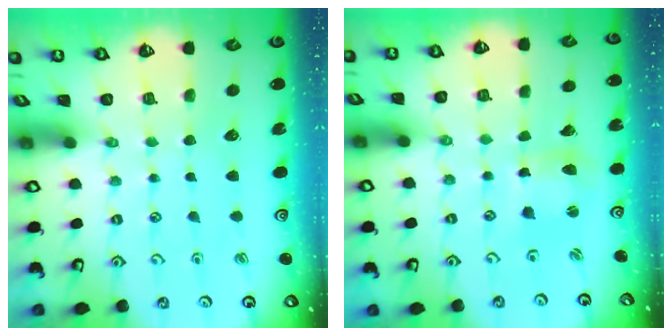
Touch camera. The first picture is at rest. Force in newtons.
{"total": 4.1, "press": 4.0, "slide": 0.5}